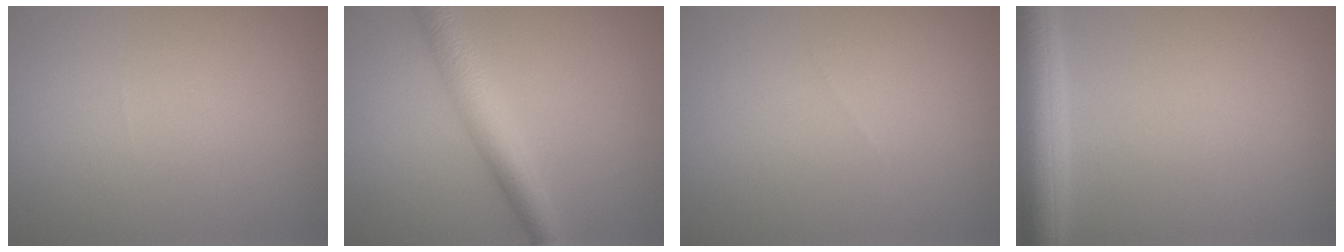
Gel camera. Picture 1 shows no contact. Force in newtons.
{"total": 4.3, "press": 4.3, "slide": 0.1}
{"total": 0.0}
{"total": 5.1, "press": 5.1, "slide": 0.2}